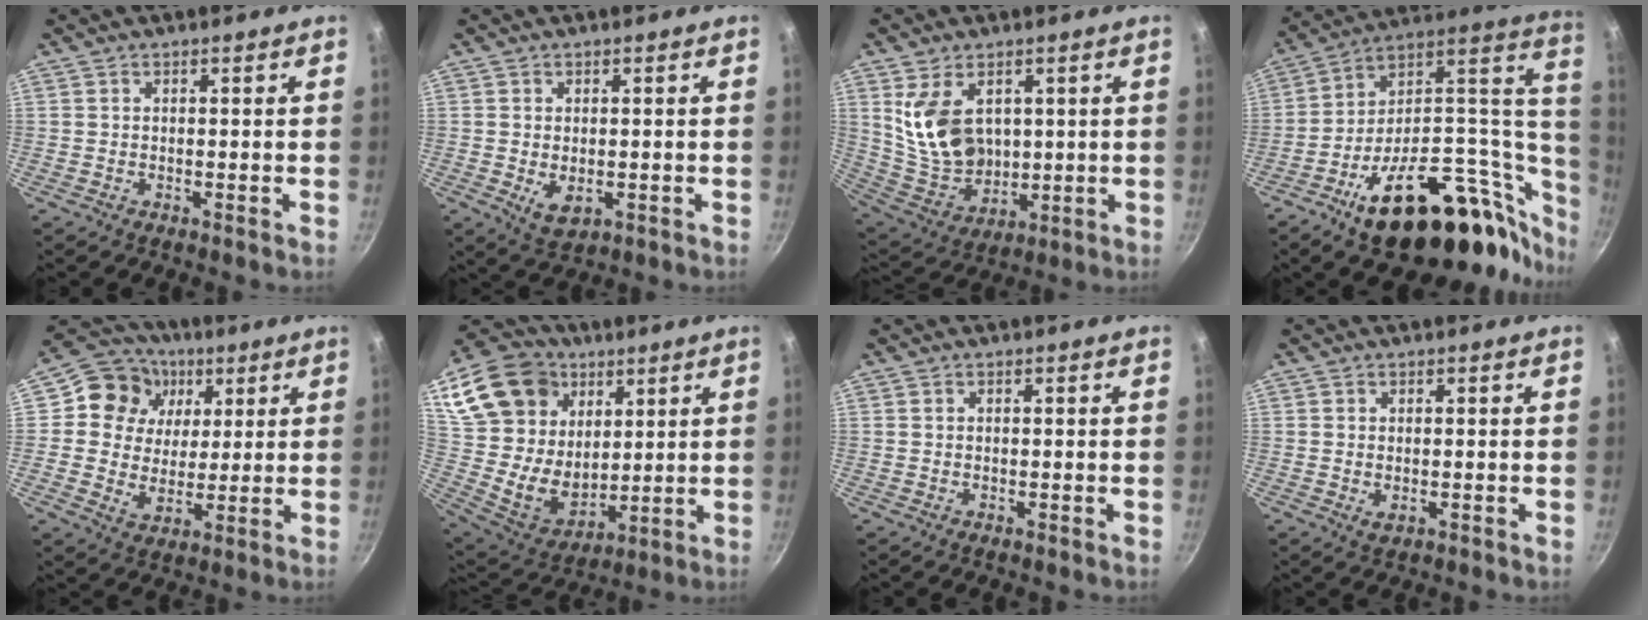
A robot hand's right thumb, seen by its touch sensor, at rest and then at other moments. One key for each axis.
{"total": 4.5, "fx": -0.7, "fy": 2.9, "fz": 3.4, "tx": -0.054, "ty": -0.012, "tz": -0.005}
{"total": 13.4, "fx": 3.6, "fy": 9.3, "fz": 9.0, "tx": -0.141, "ty": -0.034, "tz": 0.089}
{"total": 34.2, "fx": -7.3, "fy": 18.9, "fz": 27.5, "tx": -0.367, "ty": 0.056, "tz": -0.100}
{"total": 12.8, "fx": 3.9, "fy": 11.1, "fz": 4.9, "tx": -0.053, "ty": -0.006, "tz": 0.054}
{"total": 25.6, "fx": 11.6, "fy": 18.9, "fz": 12.7, "tx": -0.240, "ty": -0.030, "tz": 0.224}
{"total": 0.0}
{"total": 1.5, "fx": -0.2, "fy": 1.0, "fz": 1.1, "tx": -0.019, "ty": -0.003, "tz": -0.002}